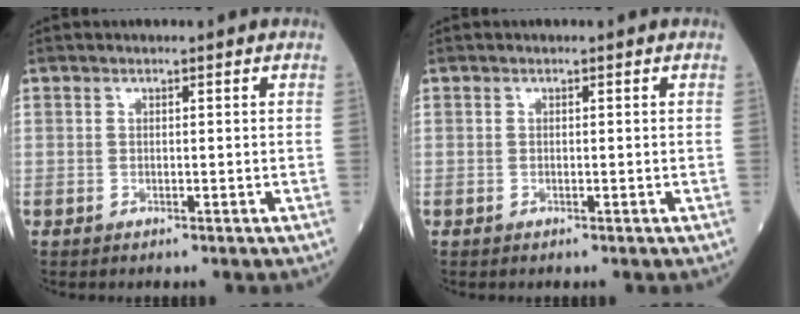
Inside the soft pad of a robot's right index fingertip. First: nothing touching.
{"total": 0.0}